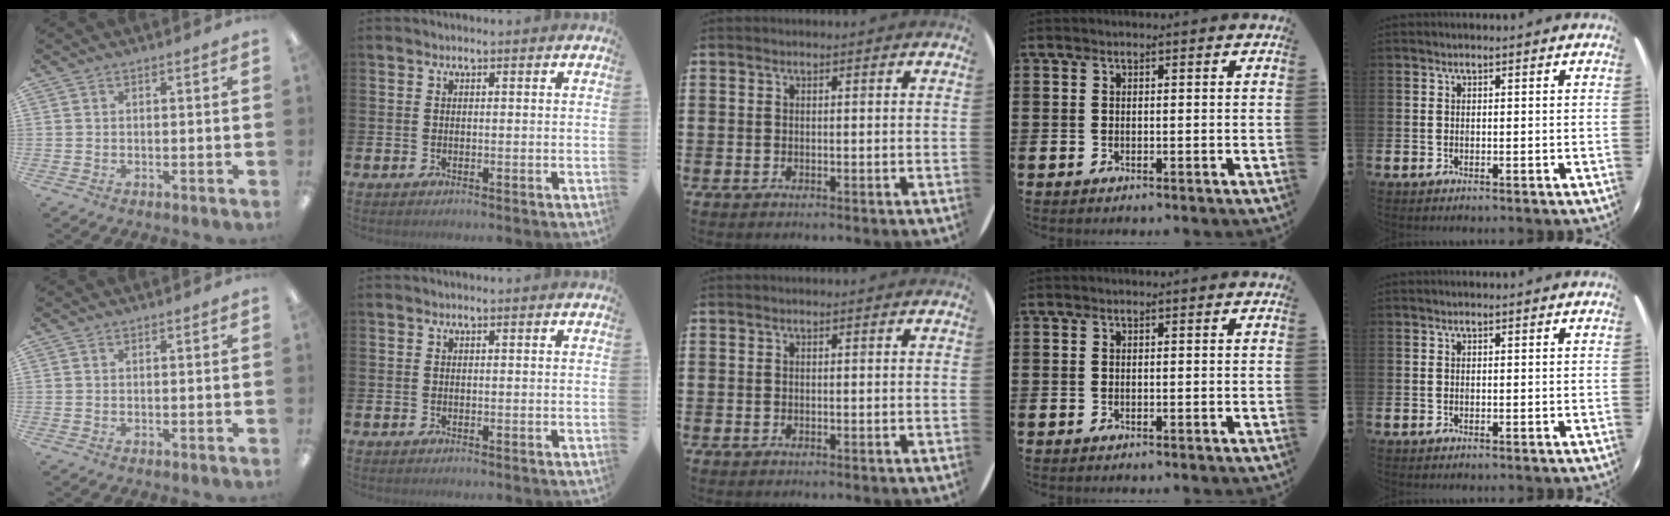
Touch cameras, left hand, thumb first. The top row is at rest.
{}